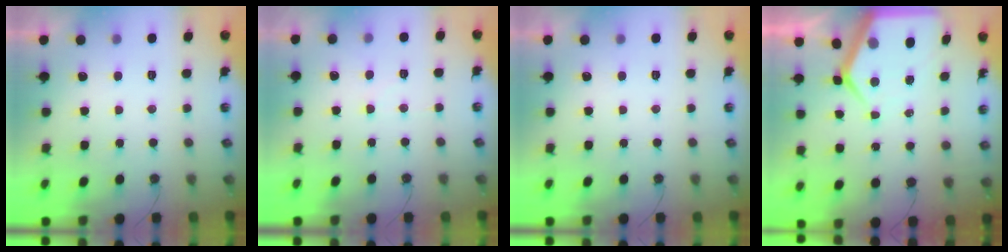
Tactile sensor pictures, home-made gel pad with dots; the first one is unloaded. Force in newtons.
{"total": 2.7, "press": 2.7, "slide": 0.3}
{"total": 0.0}
{"total": 8.0, "press": 8.0, "slide": 0.8}